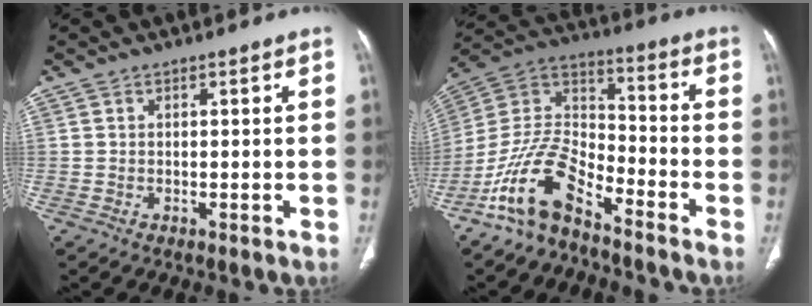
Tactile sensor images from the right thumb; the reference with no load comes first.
{"total": 13.2, "force": [-9.4, 5.4, 7.6], "torque": [-0.139, 0.082, -0.188]}